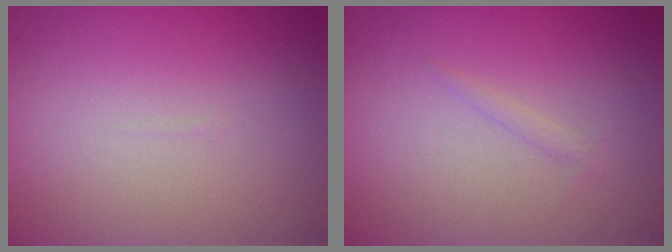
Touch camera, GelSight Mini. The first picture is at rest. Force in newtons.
{"total": 0.6, "press": 0.6, "slide": 0.1}